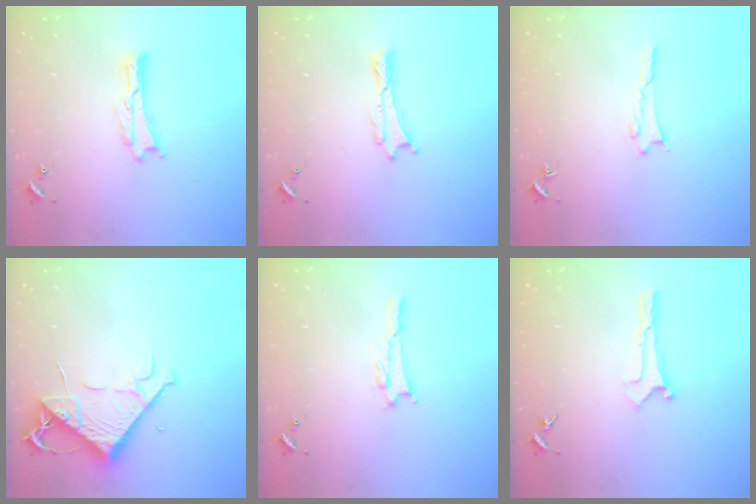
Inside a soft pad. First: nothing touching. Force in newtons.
{"total": 0.0}
{"total": 1.4, "press": 1.4, "slide": 0.2}
{"total": 7.8, "press": 7.8, "slide": 0.8}
{"total": 0.6, "press": 0.6, "slide": 0.1}
{"total": 0.0}